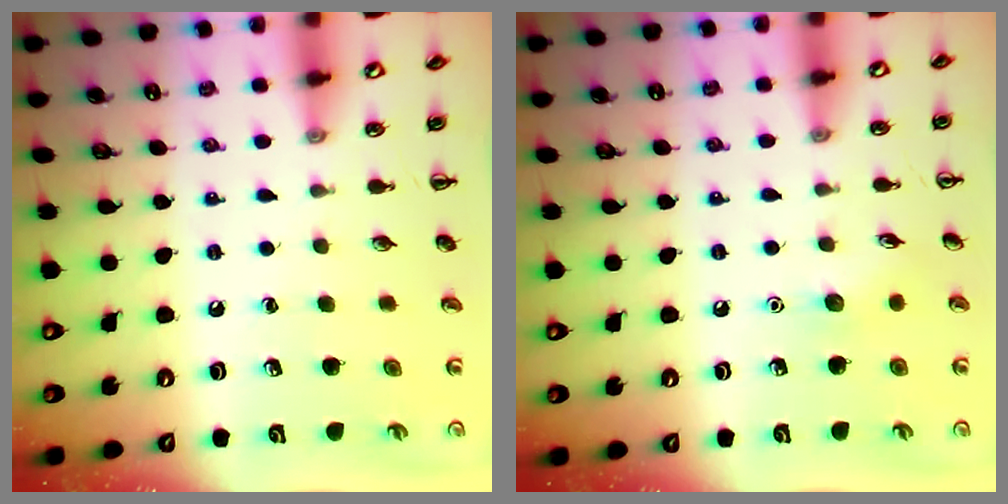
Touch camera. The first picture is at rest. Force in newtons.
{"total": 5.4, "press": 5.1, "slide": 1.7}